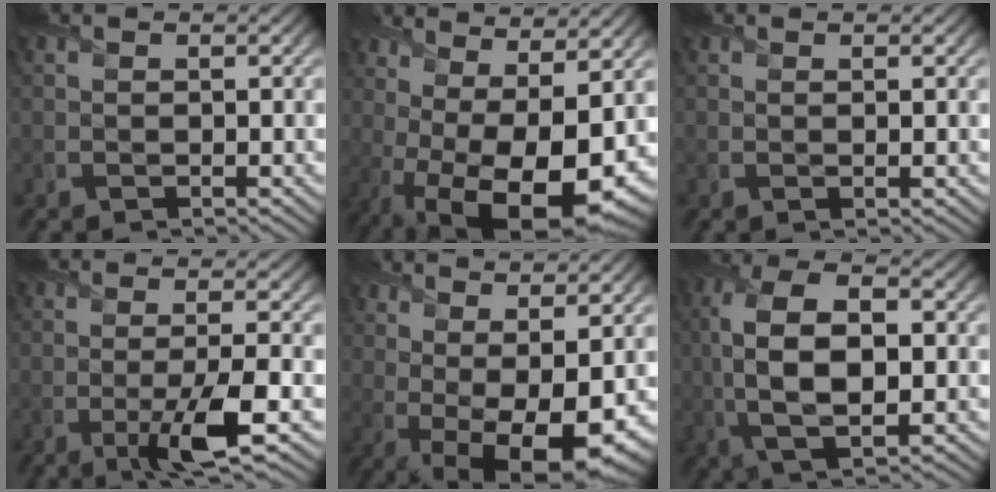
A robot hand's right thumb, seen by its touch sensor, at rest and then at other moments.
{"total": 16.0, "force": [-1.2, 6.6, 14.5], "torque": [-0.203, -0.019, 0.018]}
{"total": 0.7, "force": [0.2, 0.0, 0.7], "torque": [-0.014, 0.002, 0.003]}
{"total": 5.9, "force": [-2.0, 0.8, 5.5], "torque": [-0.099, 0.002, -0.038]}
{"total": 12.6, "force": [0.5, 4.6, 11.8], "torque": [-0.166, 0.008, 0.042]}
{"total": 11.7, "force": [0.0, 5.6, 10.2], "torque": [-0.220, 0.004, 0.001]}